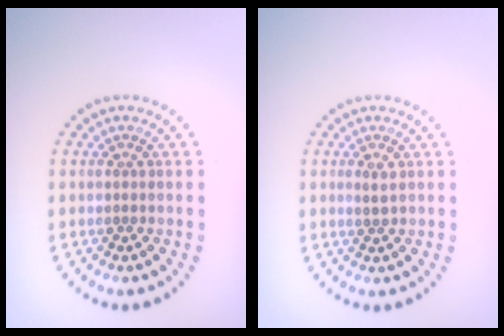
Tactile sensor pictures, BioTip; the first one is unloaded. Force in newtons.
{"total": 1.0, "press": 0.9, "slide": 0.4}